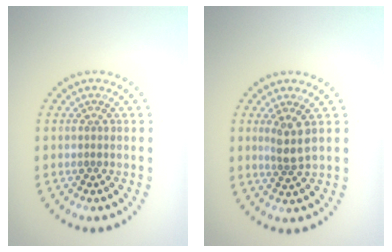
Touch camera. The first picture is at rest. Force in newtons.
{"total": 2.0, "press": 1.6, "slide": 1.3}